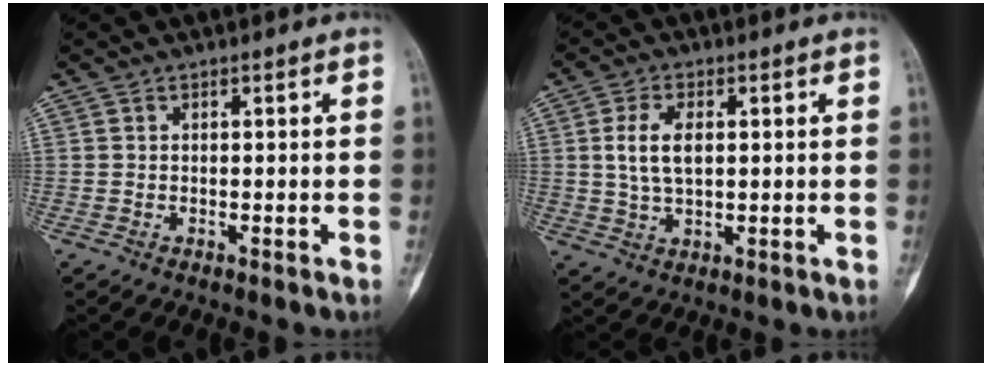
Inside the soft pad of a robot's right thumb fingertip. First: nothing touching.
{"total": 7.0, "force": [1.1, 3.9, 5.7], "torque": [-0.108, 0.001, 0.023]}